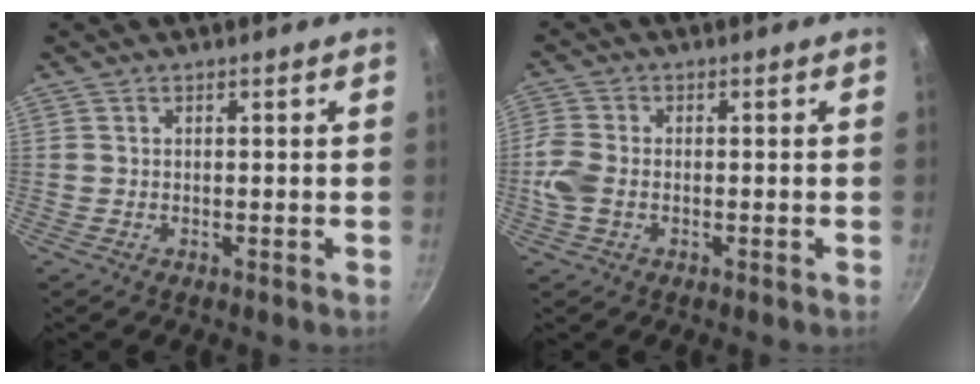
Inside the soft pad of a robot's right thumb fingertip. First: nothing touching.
{"total": 5.2, "force": [-1.1, 3.6, 3.6], "torque": [-0.083, 0.007, -0.030]}